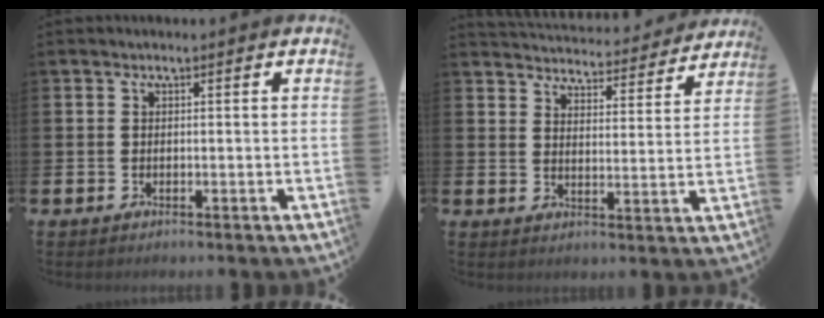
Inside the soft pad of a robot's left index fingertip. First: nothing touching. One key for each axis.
{"total": 4.5, "fx": 4.5, "fy": 0.5, "fz": 0.2, "tx": -0.008, "ty": -0.043, "tz": 0.073}